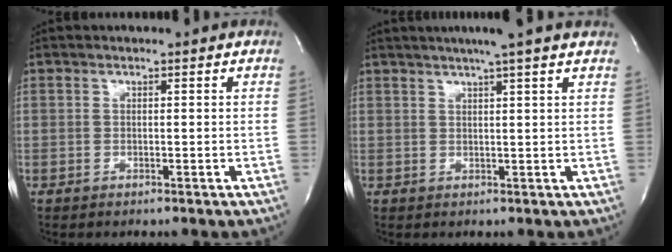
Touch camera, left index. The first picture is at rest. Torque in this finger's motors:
{"motor_torque": [-0.02, -0.03, 0.20, 0.06]}